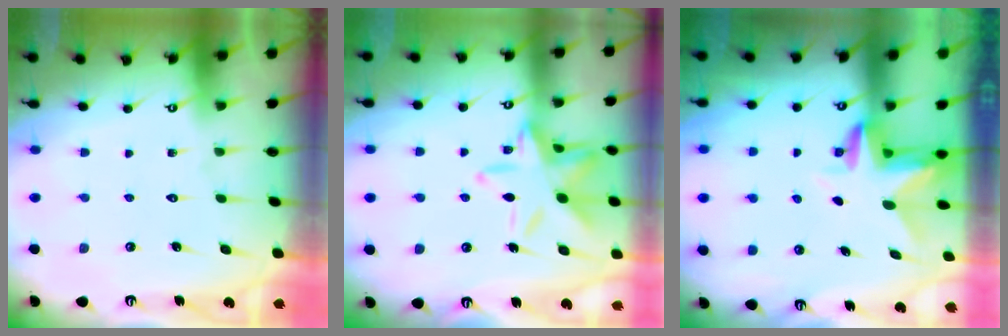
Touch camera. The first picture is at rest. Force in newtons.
{"total": 14.7, "press": 14.7, "slide": 1.0}
{"total": 3.5, "press": 3.5, "slide": 0.3}